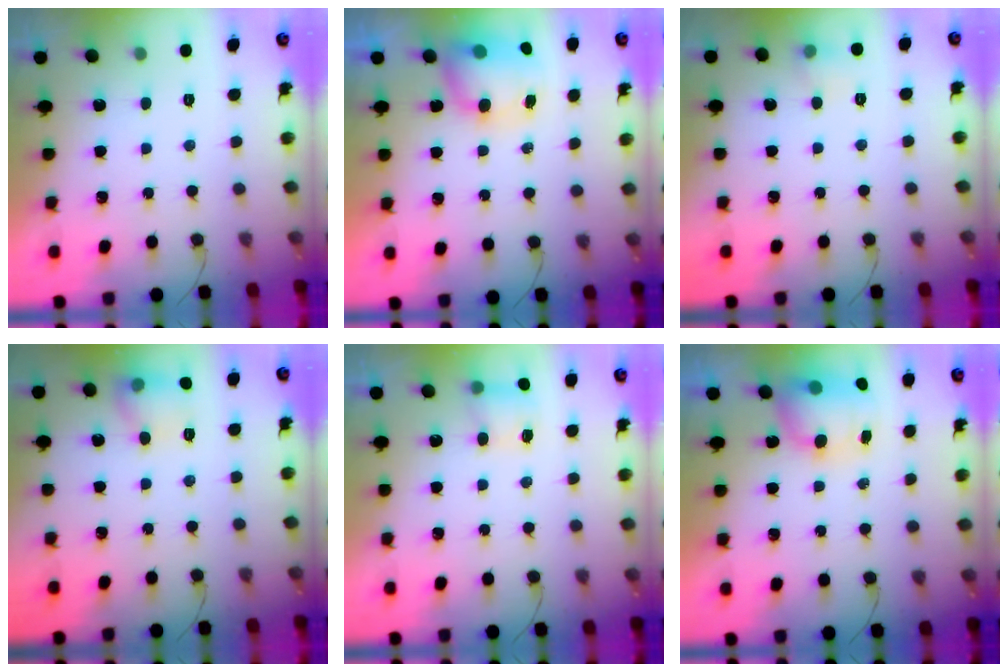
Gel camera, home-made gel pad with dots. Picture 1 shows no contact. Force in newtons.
{"total": 8.8, "press": 8.6, "slide": 1.9}
{"total": 5.2, "press": 5.1, "slide": 1.1}
{"total": 9.1, "press": 9.1, "slide": 0.5}
{"total": 4.3, "press": 4.3, "slide": 0.6}
{"total": 11.9, "press": 9.3, "slide": 7.4}